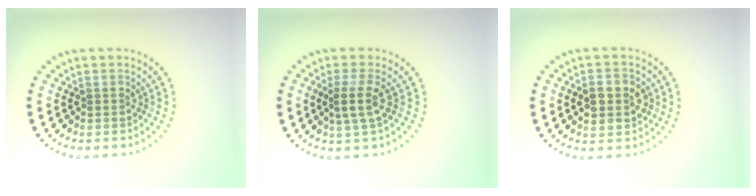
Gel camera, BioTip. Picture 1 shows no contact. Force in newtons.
{"total": 2.4, "press": 1.9, "slide": 1.5}
{"total": 3.7, "press": 3.7, "slide": 0.1}